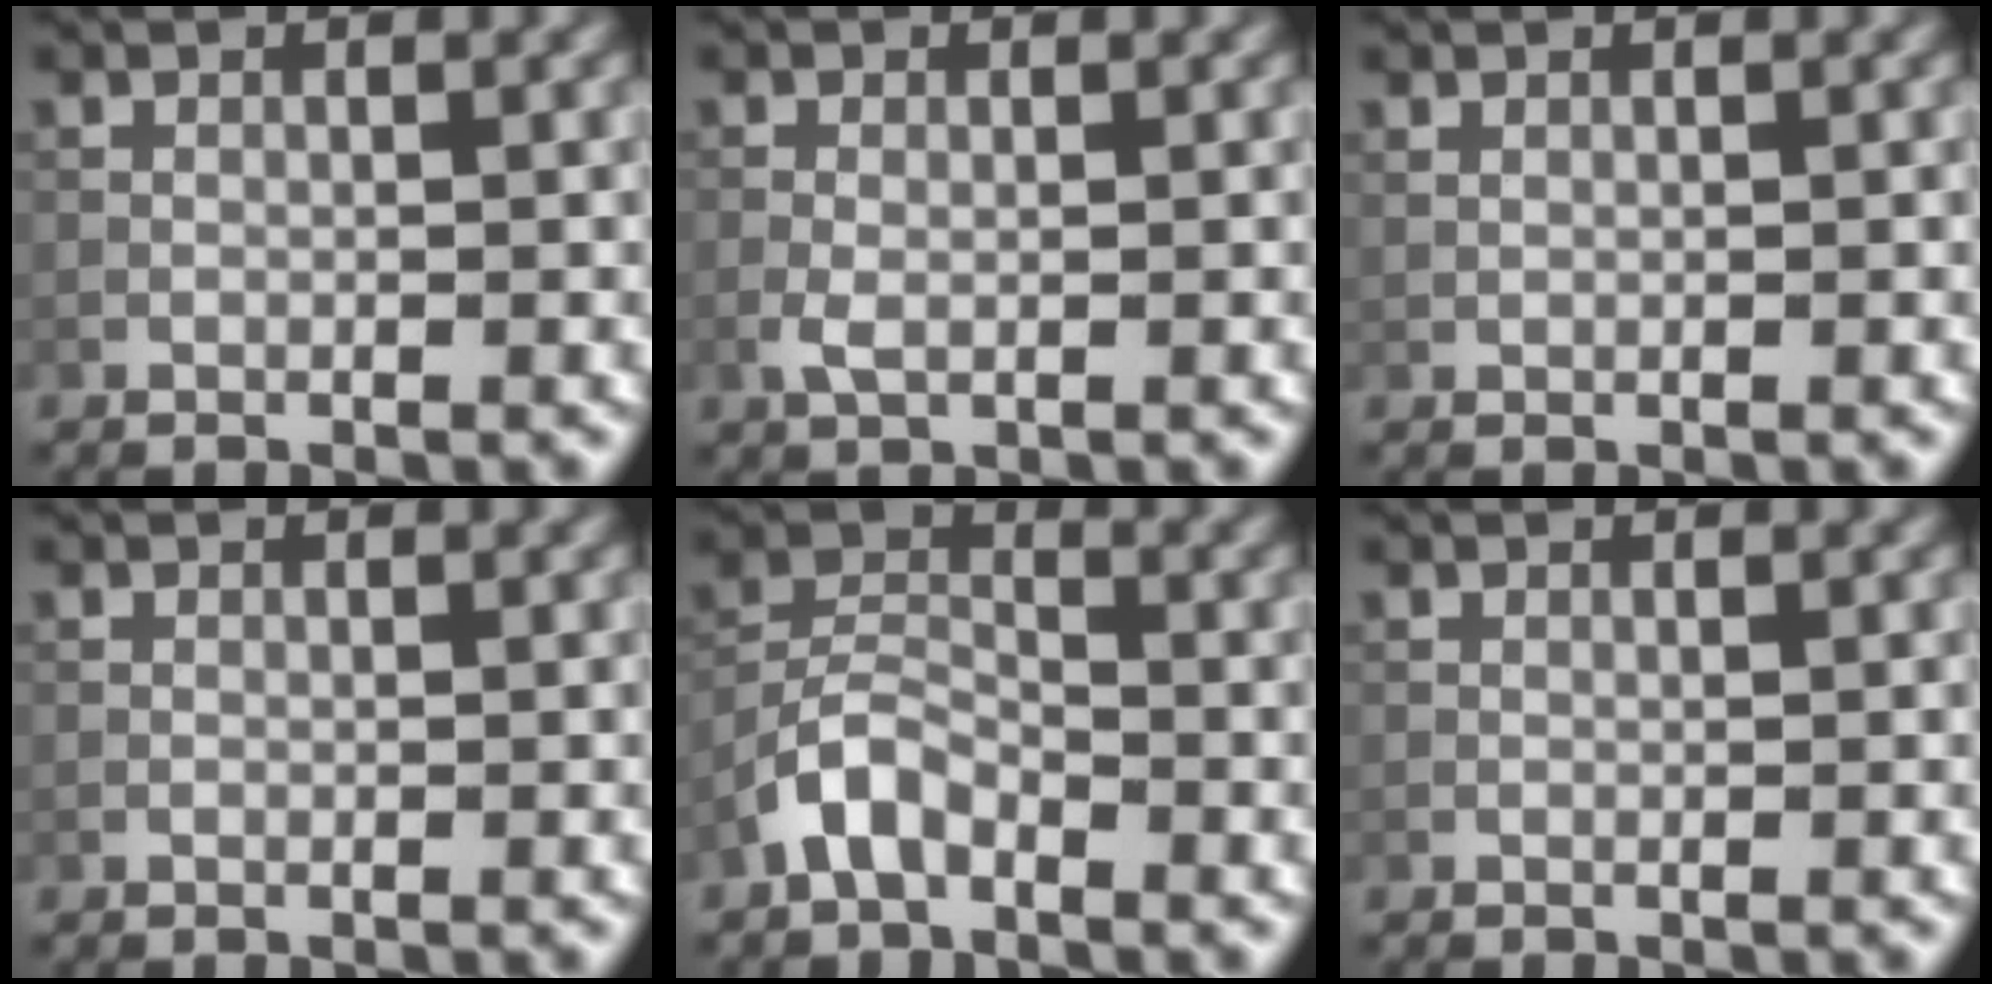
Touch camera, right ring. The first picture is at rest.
{"total": 1.5, "force": [-0.1, 0.8, 1.3], "torque": [-0.035, 0.001, -0.007]}
{"total": 0.5, "force": [0.5, 0.0, 0.1], "torque": [-0.005, 0.003, 0.009]}
{"total": 0.0}
{"total": 3.1, "force": [-1.9, 1.6, 1.8], "torque": [-0.039, 0.016, -0.048]}
{"total": 0.0}